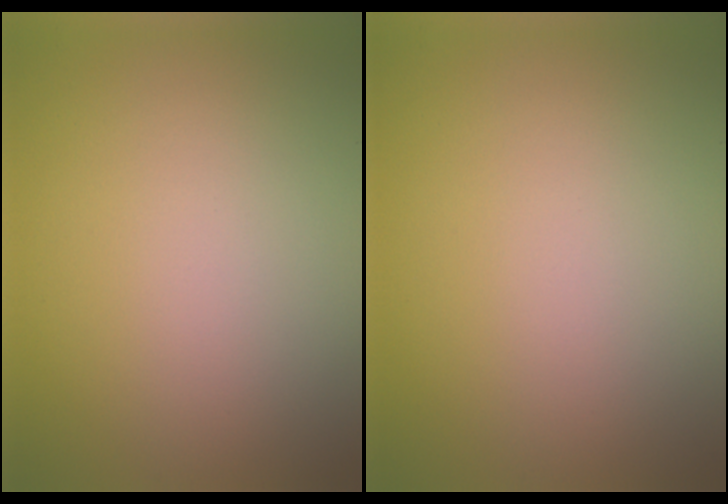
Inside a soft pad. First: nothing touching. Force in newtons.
{"total": 0.0}